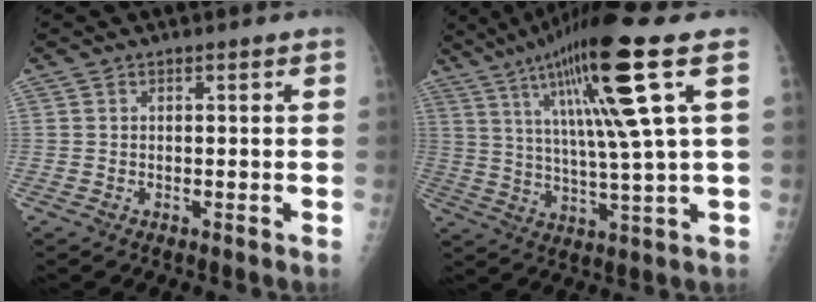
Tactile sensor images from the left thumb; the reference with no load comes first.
{"total": 18.3, "force": [7.7, 0.4, 16.6], "torque": [-0.286, -0.012, 0.129]}